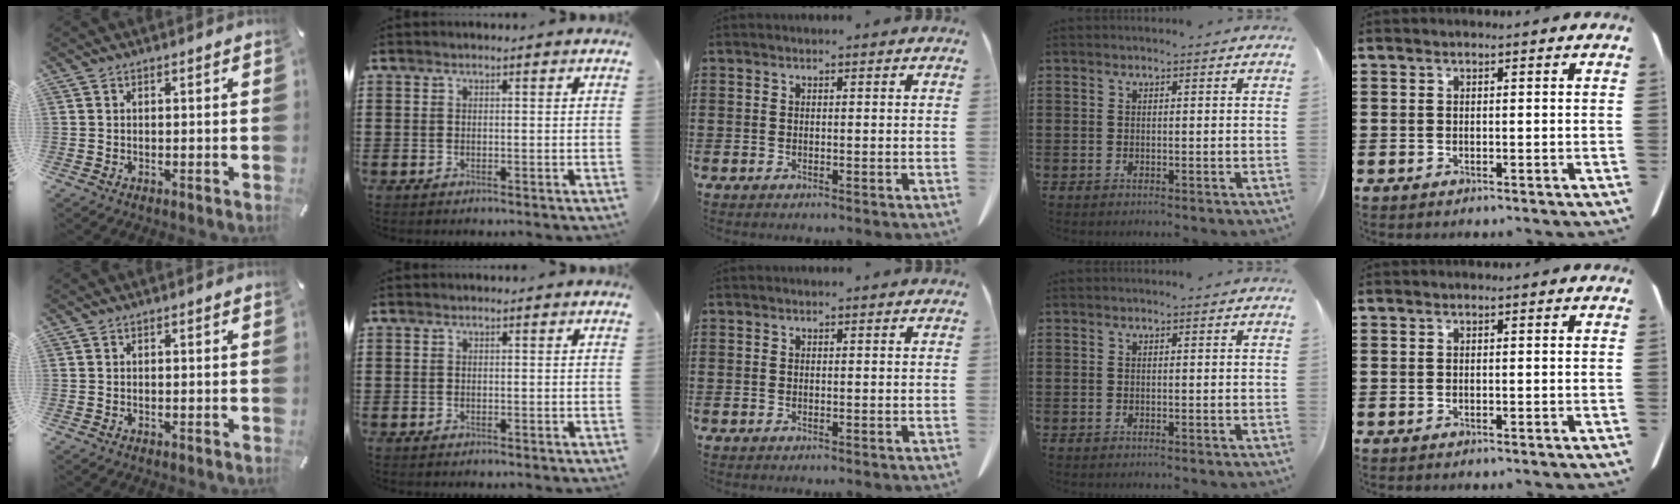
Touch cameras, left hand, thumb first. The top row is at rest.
{}